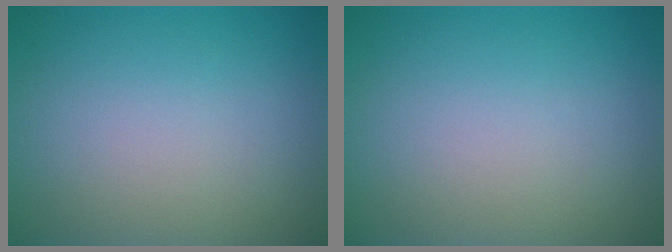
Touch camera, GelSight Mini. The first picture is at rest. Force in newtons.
{"total": 0.0}